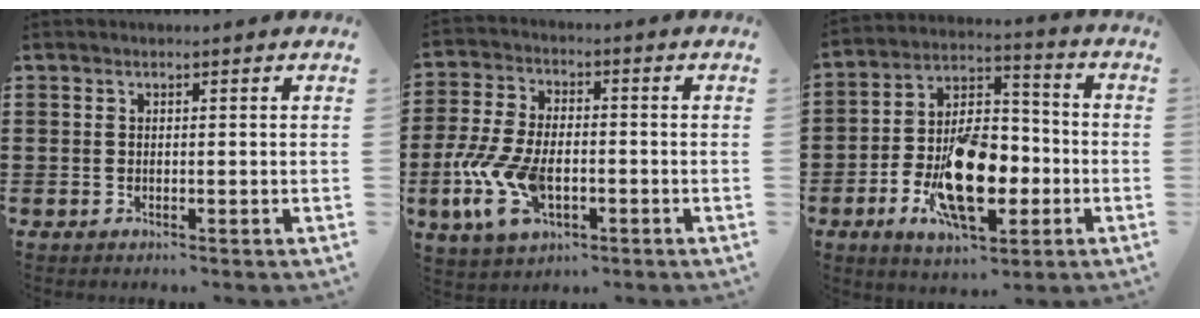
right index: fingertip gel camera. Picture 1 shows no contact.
{"total": 10.6, "force": [-3.1, 5.7, 8.5], "torque": [-0.216, -0.012, -0.060]}
{"total": 14.6, "force": [-4.7, 7.2, 11.8], "torque": [-0.214, -0.001, -0.081]}